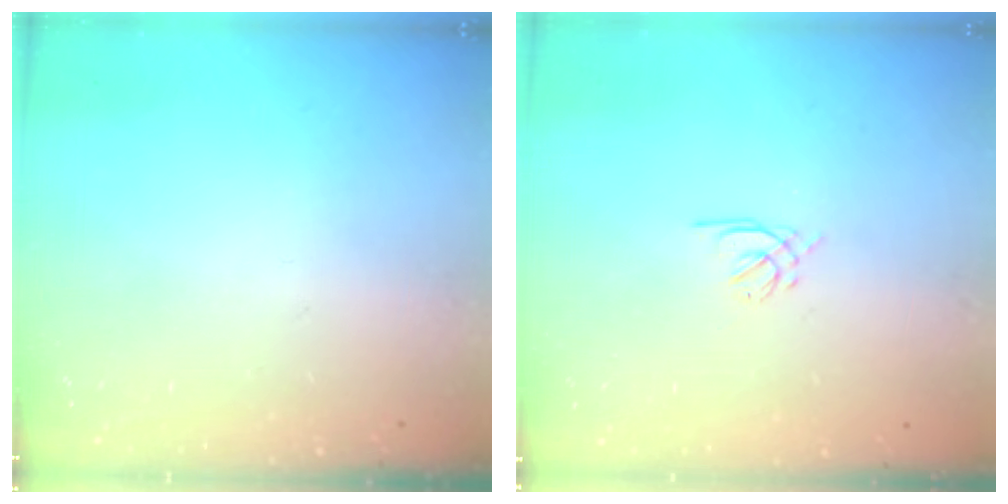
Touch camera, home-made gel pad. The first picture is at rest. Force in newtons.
{"total": 1.2, "press": 1.0, "slide": 0.5}